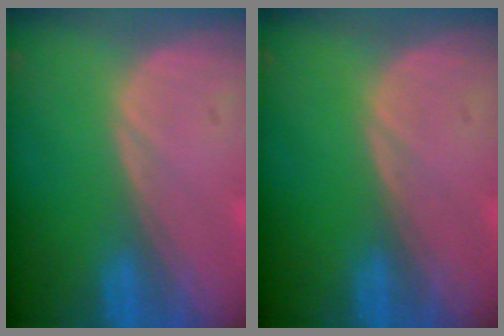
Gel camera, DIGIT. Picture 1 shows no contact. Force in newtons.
{"total": 0.0}